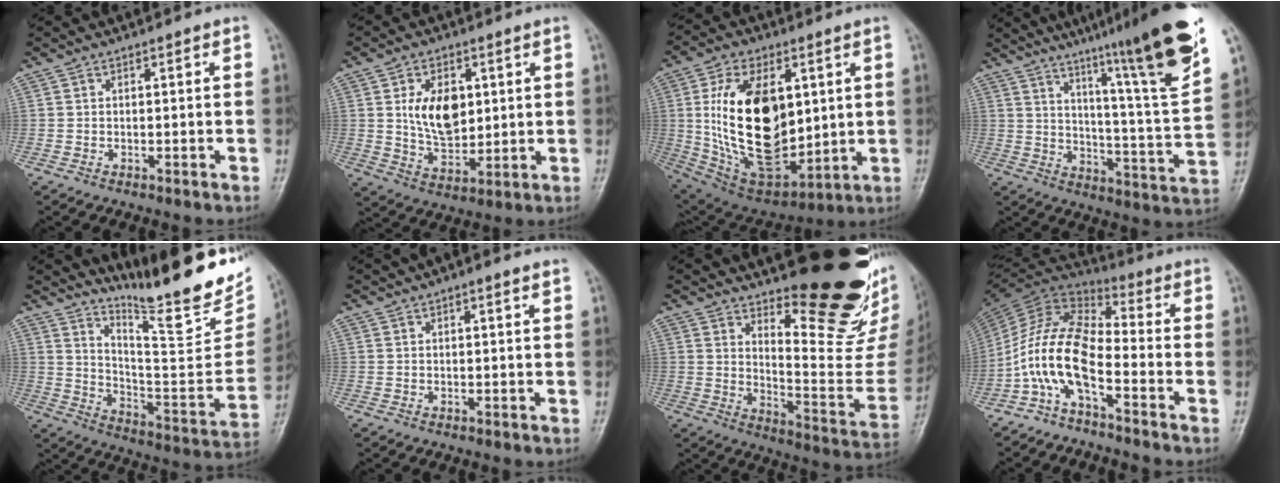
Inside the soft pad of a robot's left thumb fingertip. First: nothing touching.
{"total": 10.3, "force": [2.5, 6.4, 7.7], "torque": [-0.106, -0.020, 0.054]}
{"total": 24.3, "force": [3.3, 14.0, 19.6], "torque": [-0.327, -0.026, 0.079]}
{"total": 23.1, "force": [15.7, 1.0, 17.0], "torque": [-0.226, -0.078, 0.233]}
{"total": 21.2, "force": [17.8, 2.3, 11.2], "torque": [-0.145, -0.143, 0.279]}
{"total": 3.2, "force": [2.1, 0.6, 2.4], "torque": [-0.038, 0.017, 0.032]}
{"total": 26.3, "force": [16.8, 7.9, 18.6], "torque": [-0.218, -0.120, 0.235]}
{"total": 11.5, "force": [-4.9, 4.3, 9.5], "torque": [-0.198, 0.062, -0.110]}